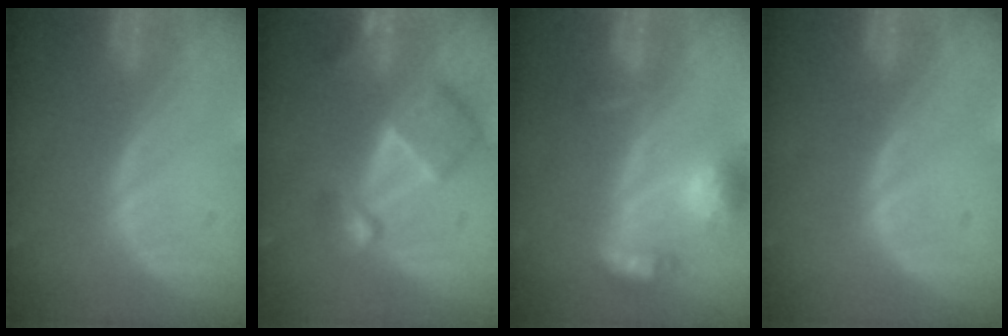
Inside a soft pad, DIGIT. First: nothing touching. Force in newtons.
{"total": 7.9, "press": 6.9, "slide": 4.0}
{"total": 6.2, "press": 6.2, "slide": 0.4}
{"total": 0.0}